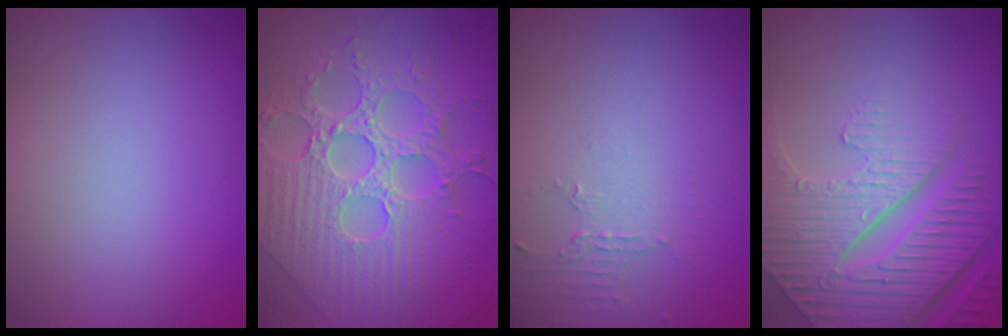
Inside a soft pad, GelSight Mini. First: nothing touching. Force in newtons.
{"total": 9.2, "press": 6.8, "slide": 6.2}
{"total": 2.0, "press": 1.5, "slide": 1.4}
{"total": 7.6, "press": 6.0, "slide": 4.7}